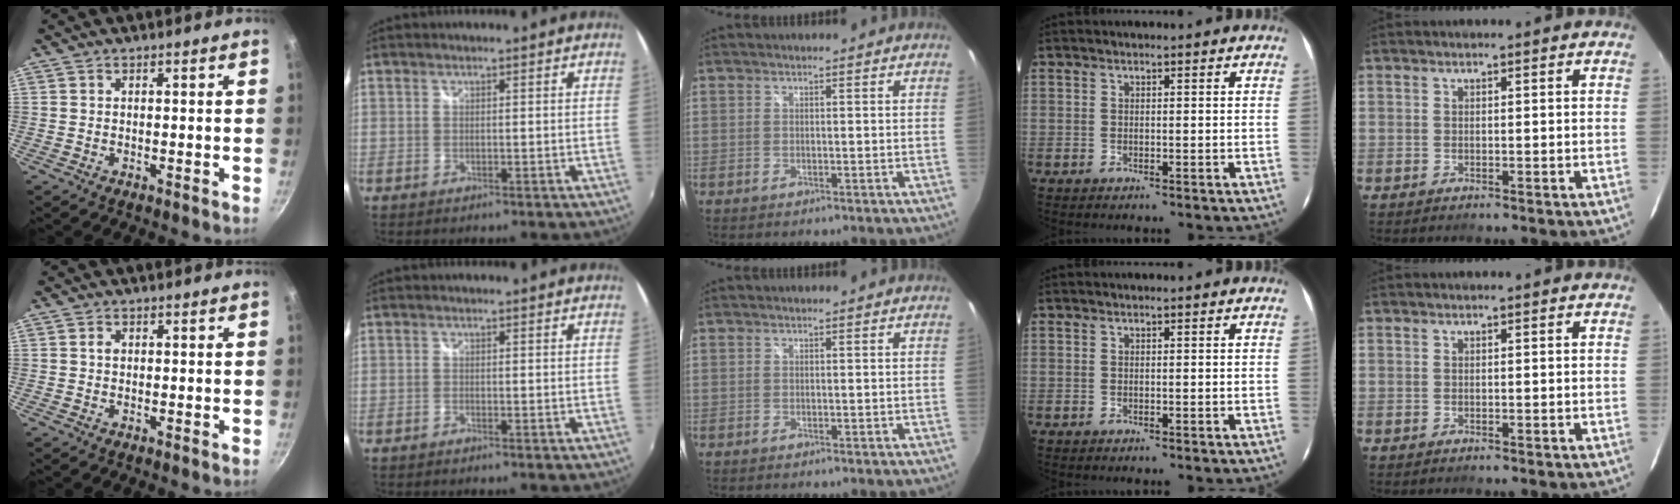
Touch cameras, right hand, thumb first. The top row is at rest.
{"thumb": {"total": 1.2, "force": [0.0, 0.9, 0.7], "torque": [-0.012, 0.005, -0.001]}}